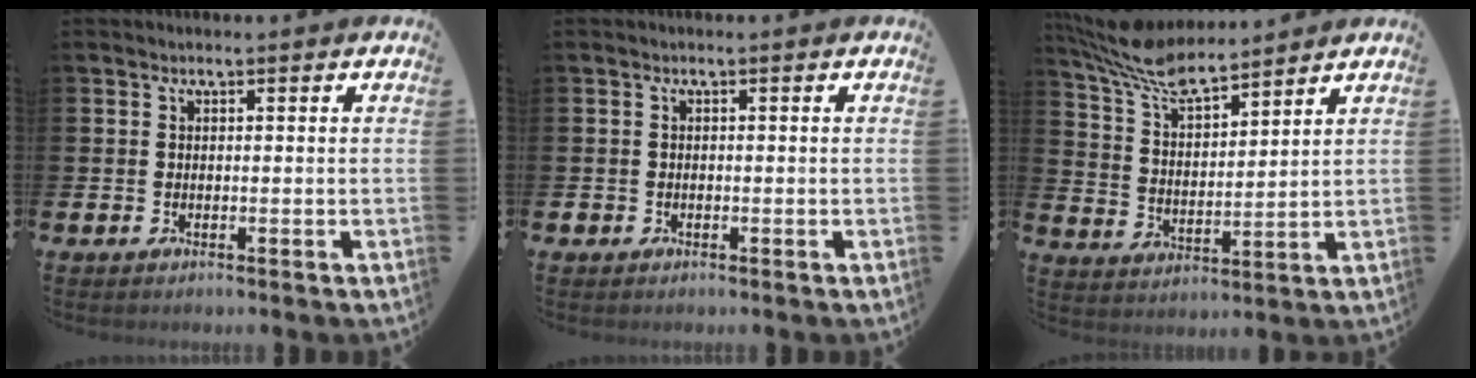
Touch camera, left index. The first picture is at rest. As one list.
[{"total": 0.6, "force": [-0.2, 0.5, 0.0], "torque": [-0.002, 0.006, -0.007]}, {"total": 8.0, "force": [7.2, 1.9, 3.1], "torque": [-0.088, -0.035, 0.129]}]